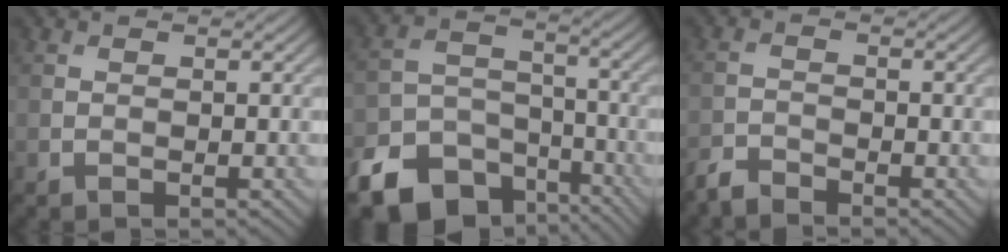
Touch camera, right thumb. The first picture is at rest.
{"total": 13.3, "force": [-9.0, 8.0, 5.8], "torque": [-0.134, -0.035, -0.146]}
{"total": 2.6, "force": [-2.5, 0.5, 0.5], "torque": [-0.013, -0.005, -0.060]}